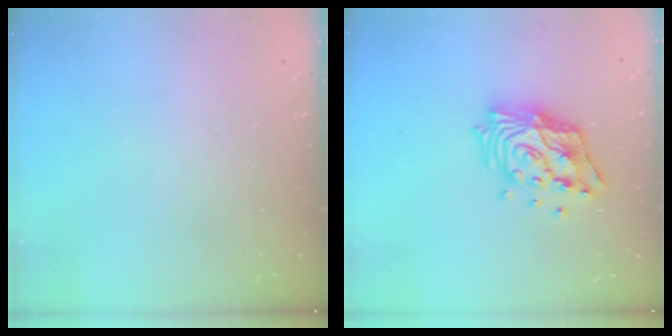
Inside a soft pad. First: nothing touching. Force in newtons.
{"total": 16.3, "press": 16.3, "slide": 1.3}